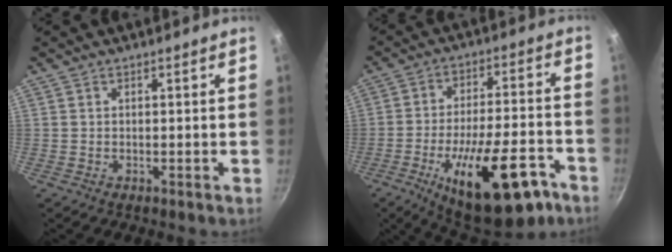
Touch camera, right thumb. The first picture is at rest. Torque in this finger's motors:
{"motor_torque": [2.81, 2.20, 2.03, -0.74, 0.67]}